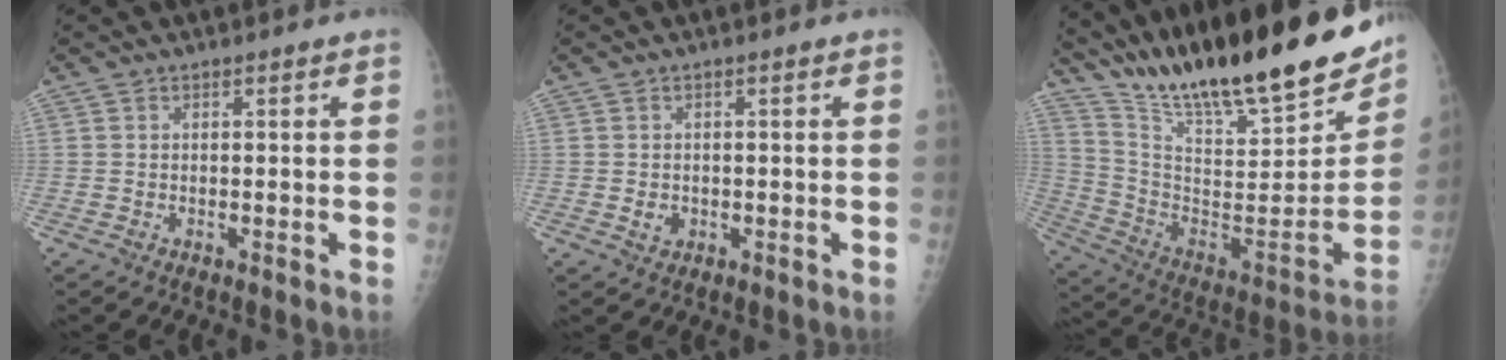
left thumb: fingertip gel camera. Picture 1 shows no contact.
{"total": 1.8, "force": [-0.2, 1.5, 0.9], "torque": [-0.010, 0.001, 0.002]}
{"total": 30.8, "force": [24.3, 5.9, 17.9], "torque": [-0.273, -0.107, 0.389]}